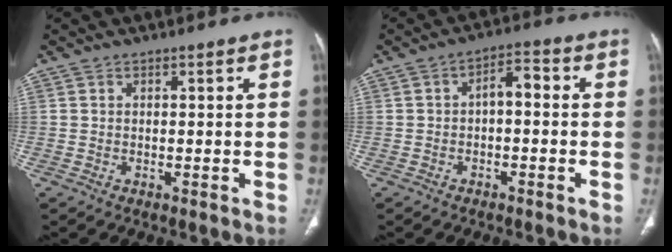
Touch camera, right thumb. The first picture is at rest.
{"total": 4.4, "force": [-0.5, 2.4, 3.7], "torque": [-0.048, 0.026, -0.017]}